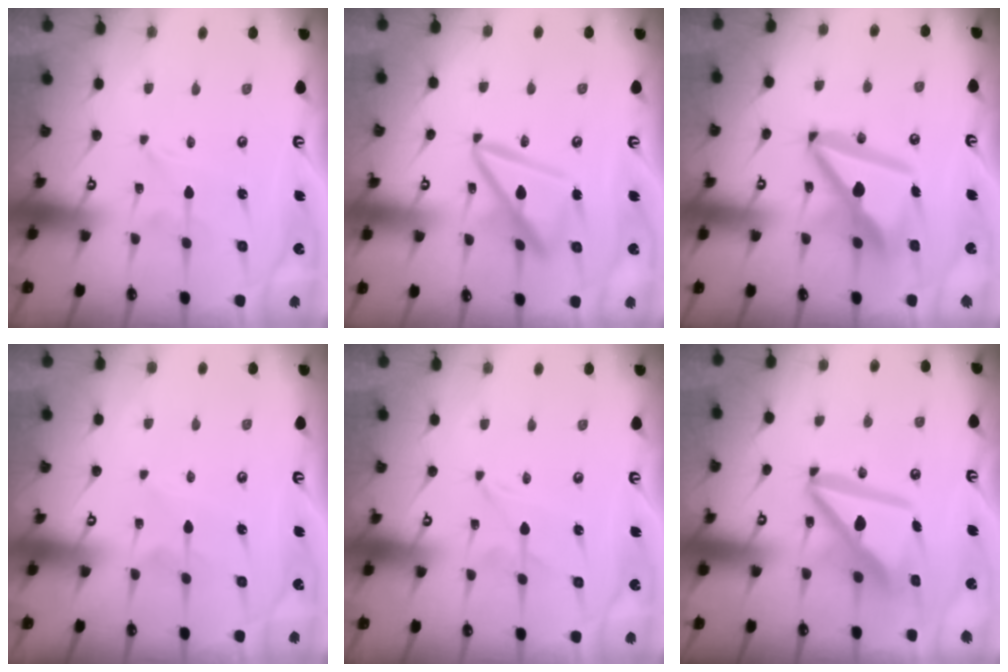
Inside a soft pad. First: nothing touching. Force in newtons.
{"total": 14.1, "press": 14.0, "slide": 1.3}
{"total": 14.1, "press": 14.0, "slide": 1.6}
{"total": 2.2, "press": 2.2, "slide": 0.3}
{"total": 1.1, "press": 1.1, "slide": 0.1}
{"total": 14.1, "press": 14.0, "slide": 1.6}